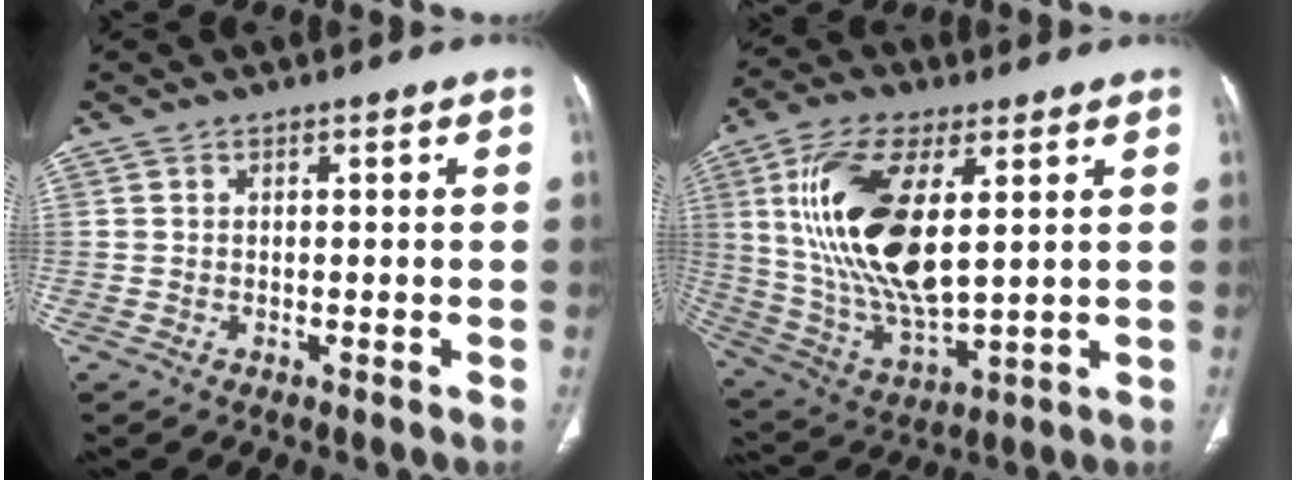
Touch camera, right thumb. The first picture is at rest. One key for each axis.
{"total": 20.5, "fx": 4.7, "fy": 9.1, "fz": 17.8, "tx": -0.356, "ty": -0.021, "tz": 0.095}